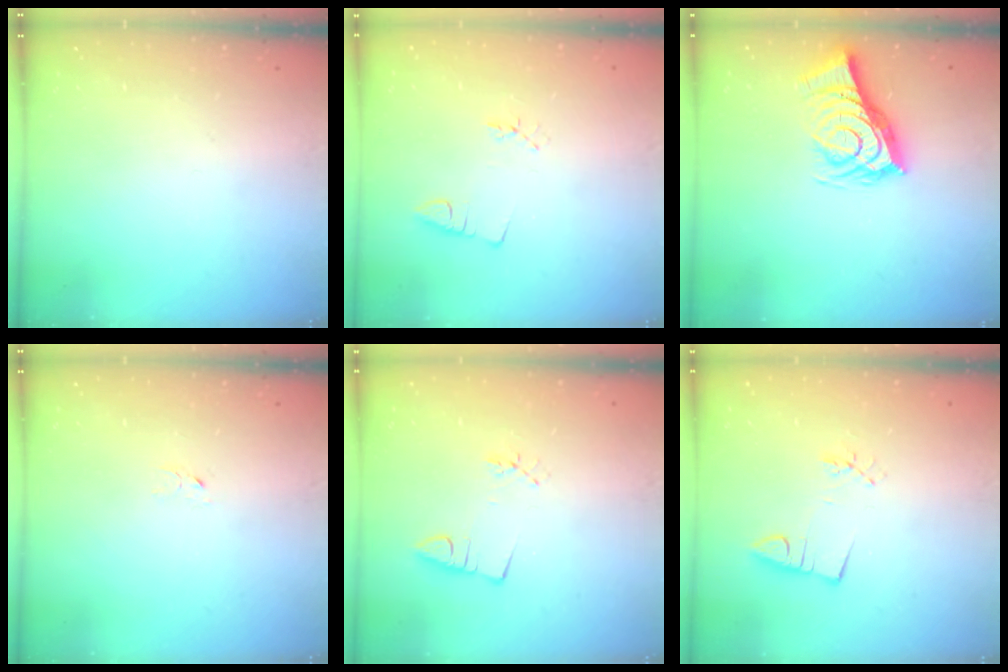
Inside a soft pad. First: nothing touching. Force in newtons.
{"total": 2.2, "press": 1.7, "slide": 1.4}
{"total": 10.5, "press": 9.8, "slide": 3.8}
{"total": 2.7, "press": 2.7, "slide": 0.2}
{"total": 2.6, "press": 1.1, "slide": 2.4}
{"total": 2.9, "press": 1.3, "slide": 2.6}